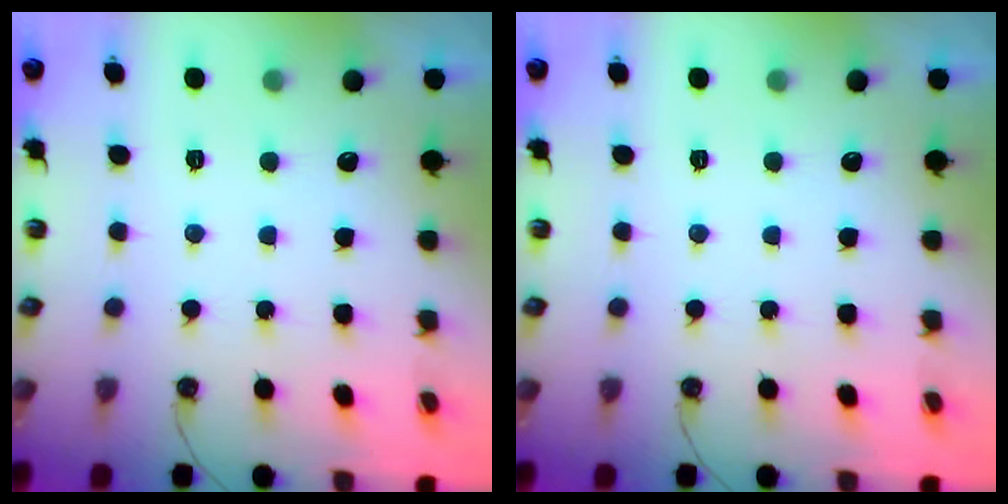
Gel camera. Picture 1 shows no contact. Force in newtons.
{"total": 0.0}